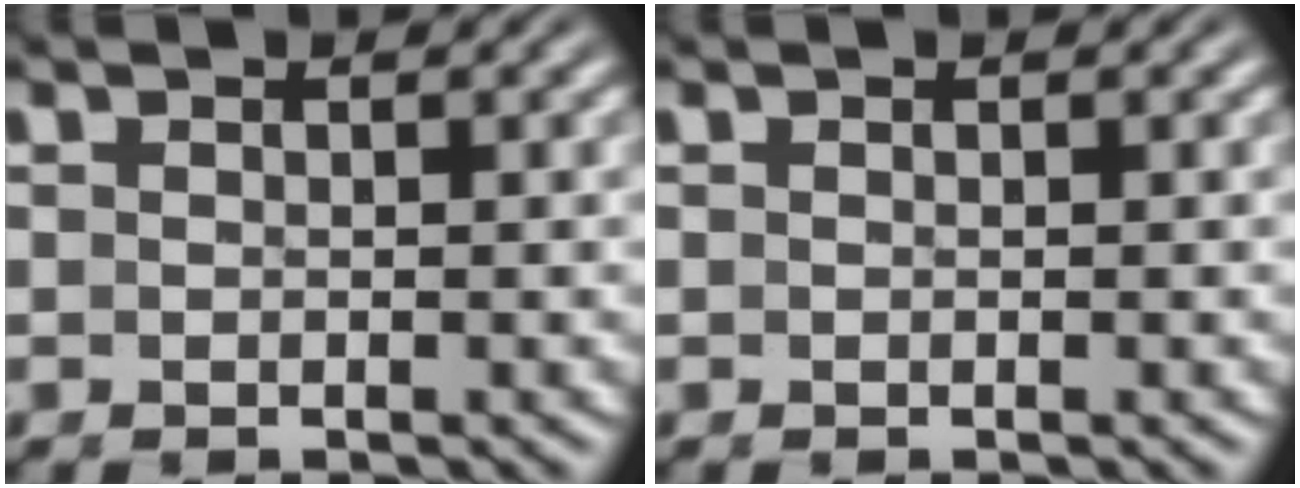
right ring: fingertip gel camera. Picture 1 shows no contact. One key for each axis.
{"total": 0.0}